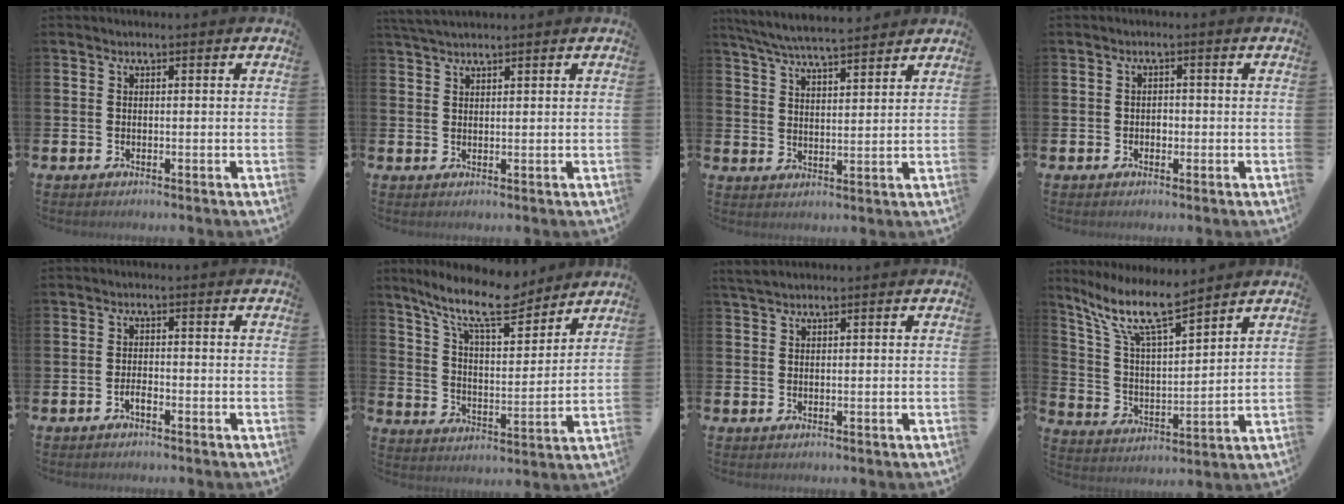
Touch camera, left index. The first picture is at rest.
{"total": 2.5, "force": [2.3, 0.4, 0.9], "torque": [-0.020, 0.000, 0.043]}
{"total": 6.5, "force": [6.2, 0.5, 1.8], "torque": [-0.059, -0.028, 0.113]}
{"total": 1.2, "force": [-0.3, 1.0, 0.5], "torque": [-0.002, 0.000, -0.009]}
{"total": 1.5, "force": [-0.9, 0.5, 1.1], "torque": [-0.022, 0.000, -0.017]}
{"total": 12.0, "force": [10.0, 2.9, 6.0], "torque": [-0.129, -0.052, 0.173]}
{"total": 1.6, "force": [1.5, 0.3, 0.7], "torque": [-0.014, 0.004, 0.027]}
{"total": 10.7, "force": [8.7, 2.2, 5.8], "torque": [-0.147, -0.035, 0.155]}